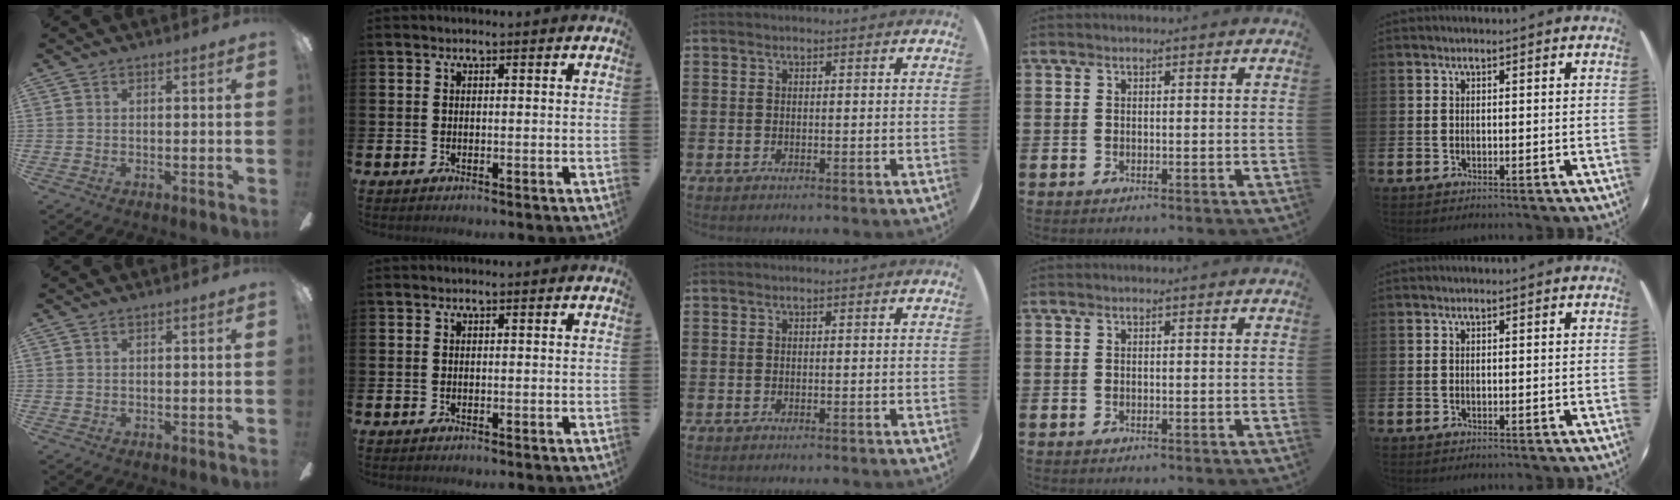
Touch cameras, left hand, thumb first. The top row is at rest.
{}